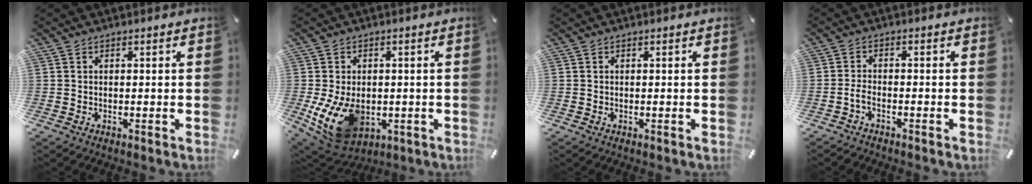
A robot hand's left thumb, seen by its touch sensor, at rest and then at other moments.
{"total": 12.5, "force": [-2.5, 9.0, 8.3], "torque": [-0.161, -0.003, -0.039]}
{"total": 0.0}
{"total": 2.3, "force": [-1.7, 0.8, 1.4], "torque": [-0.032, 0.005, -0.034]}